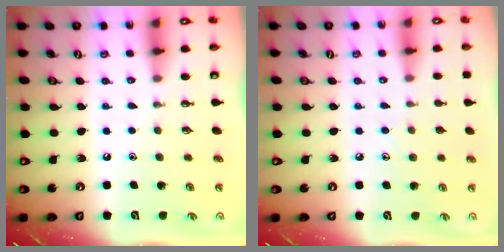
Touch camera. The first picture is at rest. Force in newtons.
{"total": 6.0, "press": 5.9, "slide": 0.6}